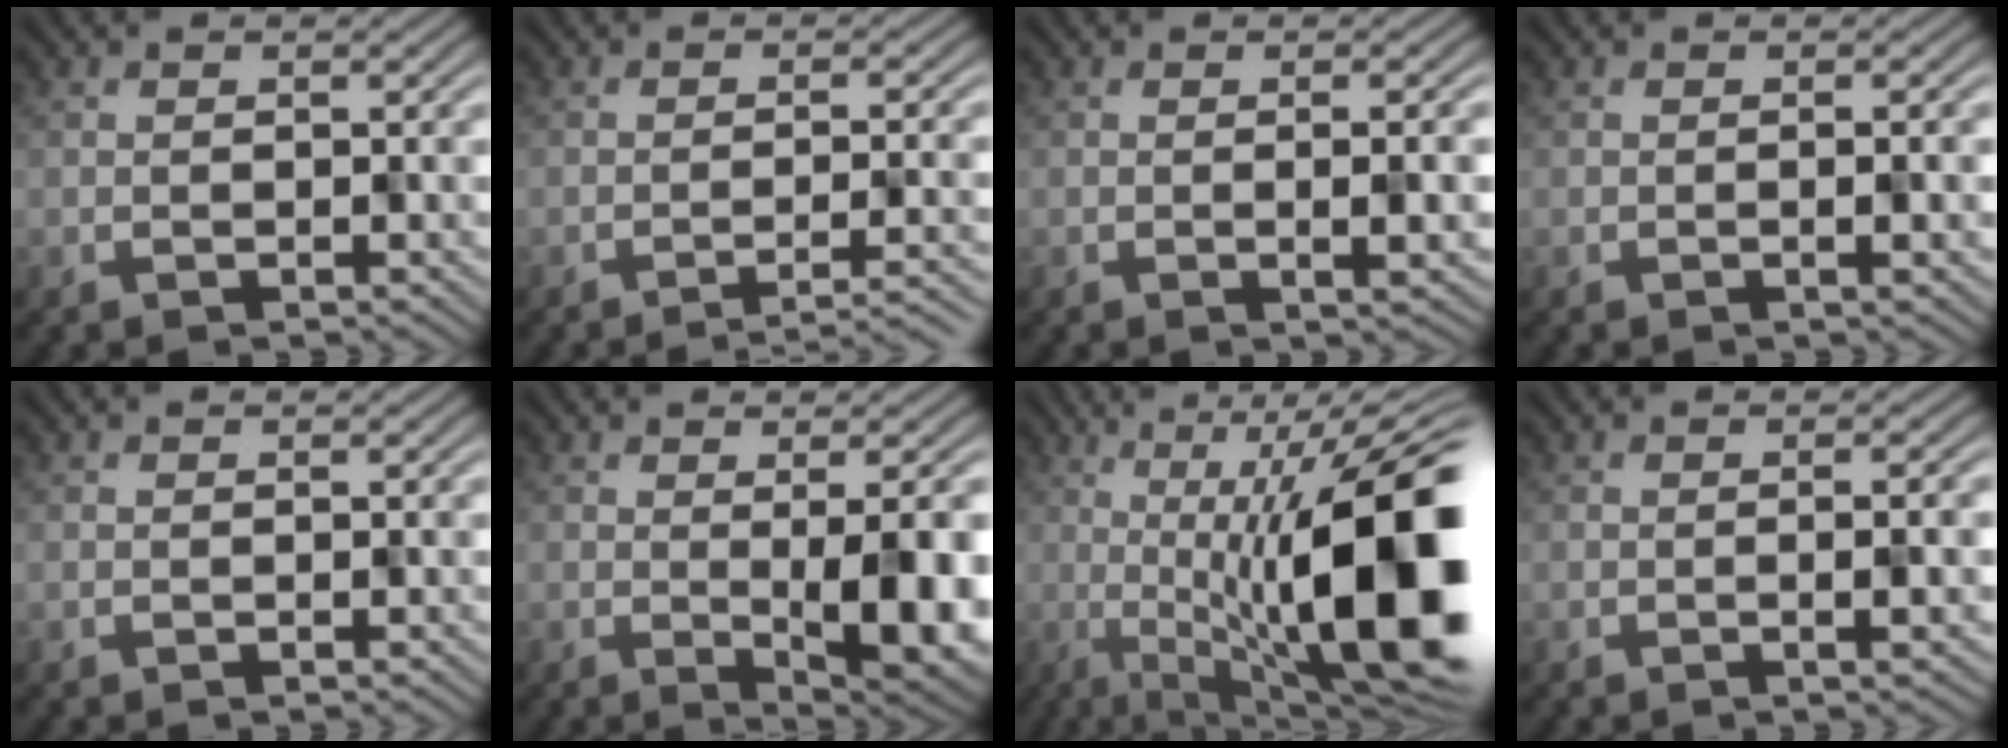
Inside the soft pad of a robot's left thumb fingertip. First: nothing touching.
{"total": 4.7, "force": [-3.5, 0.5, 3.0], "torque": [-0.046, 0.009, -0.046]}
{"total": 3.2, "force": [-0.5, 0.6, 3.1], "torque": [-0.042, 0.001, -0.006]}
{"total": 1.6, "force": [-0.1, 0.2, 1.6], "torque": [-0.022, 0.006, -0.006]}
{"total": 0.0}
{"total": 8.7, "force": [-1.0, 2.9, 8.1], "torque": [-0.099, -0.014, 0.006]}
{"total": 18.3, "force": [-0.6, 6.0, 17.2], "torque": [-0.230, -0.011, 0.003]}
{"total": 2.4, "force": [-0.5, 0.2, 2.3], "torque": [-0.029, 0.006, -0.014]}